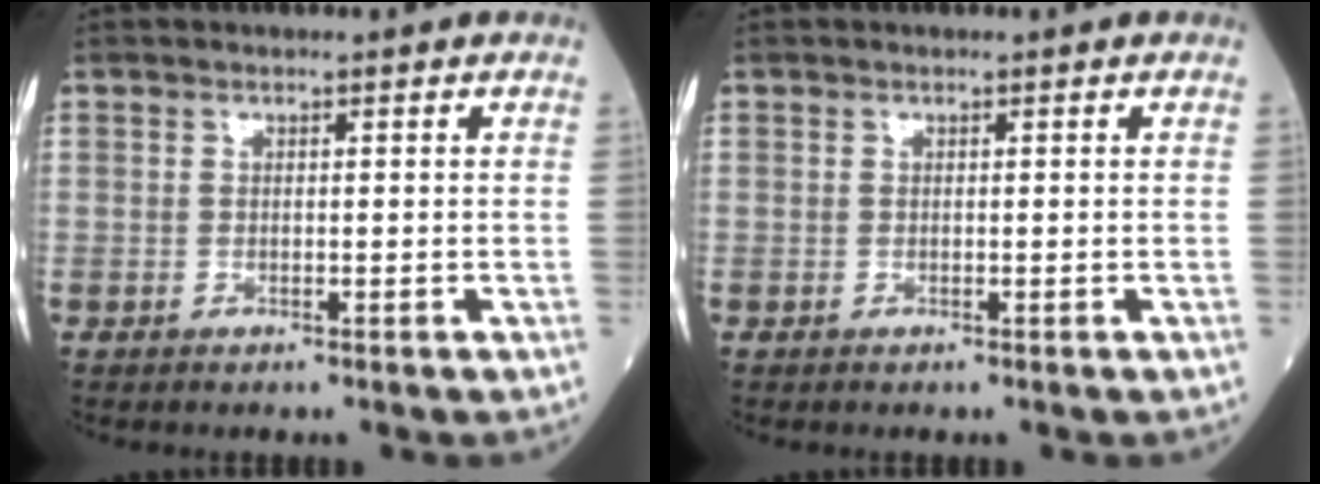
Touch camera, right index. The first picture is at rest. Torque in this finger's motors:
{"motor_torque": [0.01, 0.00, 0.00, 0.00]}